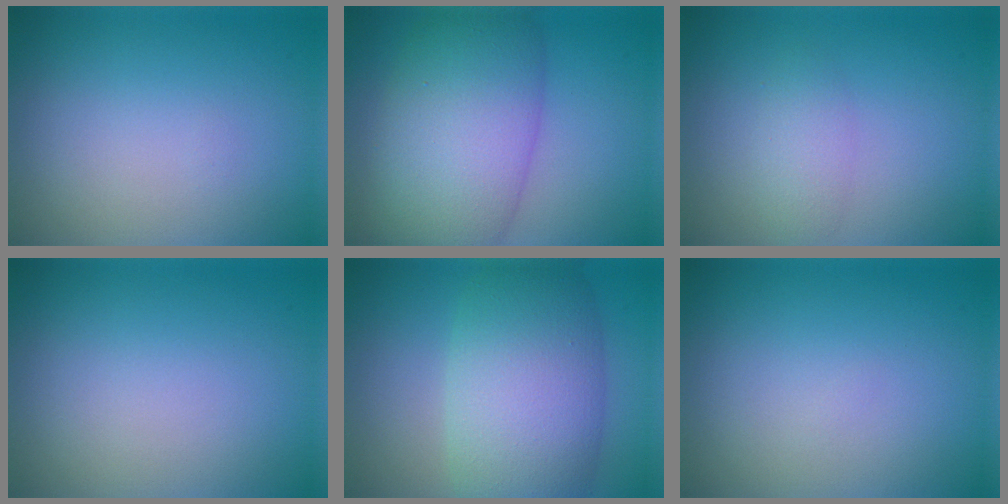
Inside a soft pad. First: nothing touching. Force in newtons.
{"total": 10.1, "press": 10.1, "slide": 0.3}
{"total": 1.9, "press": 1.9, "slide": 0.1}
{"total": 0.0}
{"total": 9.5, "press": 9.5, "slide": 0.3}
{"total": 0.0}